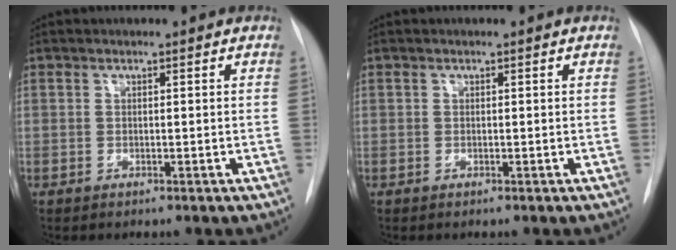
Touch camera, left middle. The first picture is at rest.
{"total": 0.0}